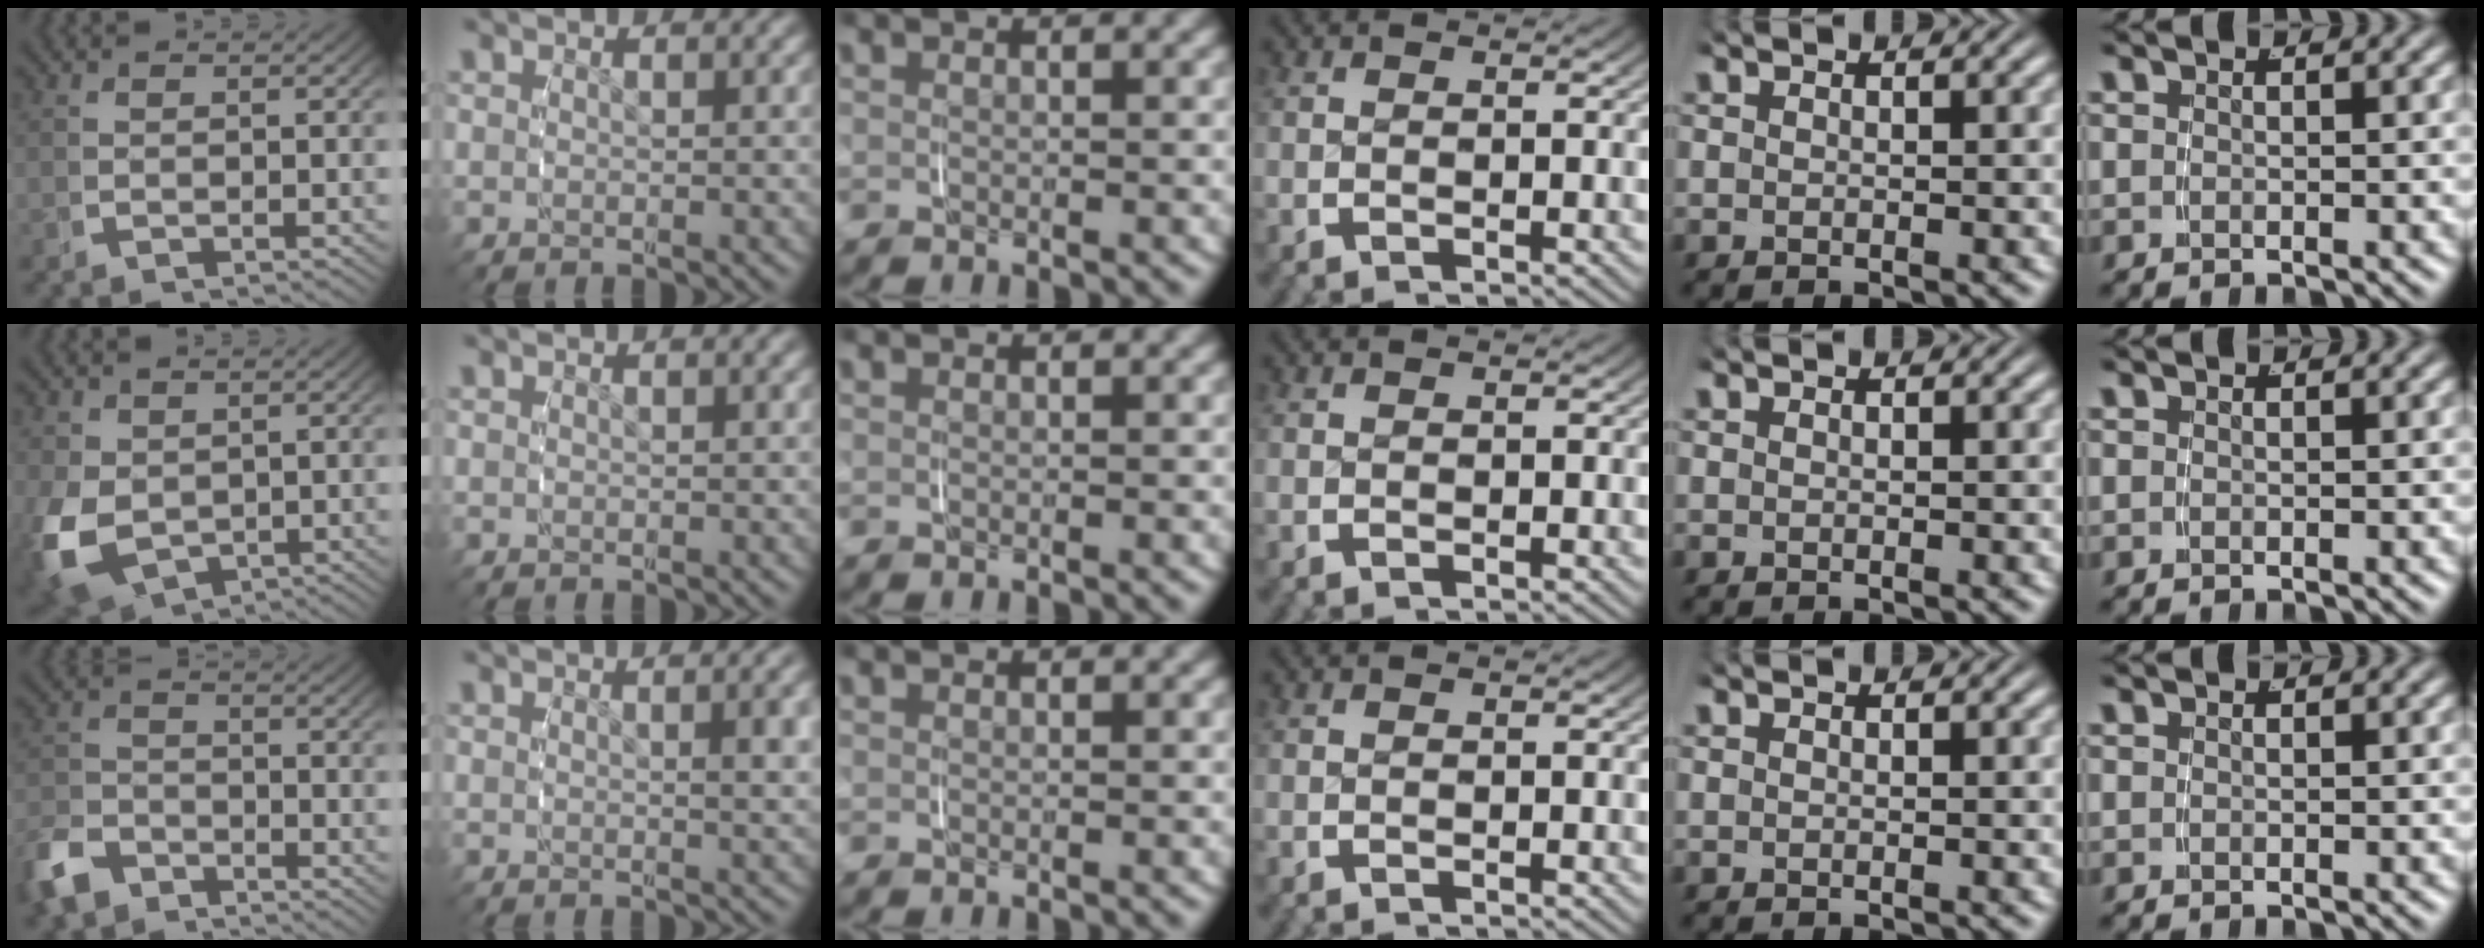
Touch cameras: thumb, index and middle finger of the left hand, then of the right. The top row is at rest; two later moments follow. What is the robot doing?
{"motion": "grasp_and_lifting", "object": "lipstick"}